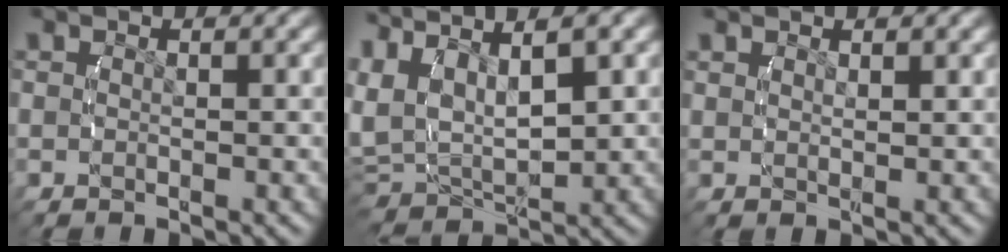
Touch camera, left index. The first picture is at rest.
{"total": 11.9, "force": [1.7, 9.2, 7.4], "torque": [-0.183, -0.028, 0.032]}
{"total": 1.1, "force": [0.9, -0.2, 0.6], "torque": [-0.003, 0.001, 0.020]}